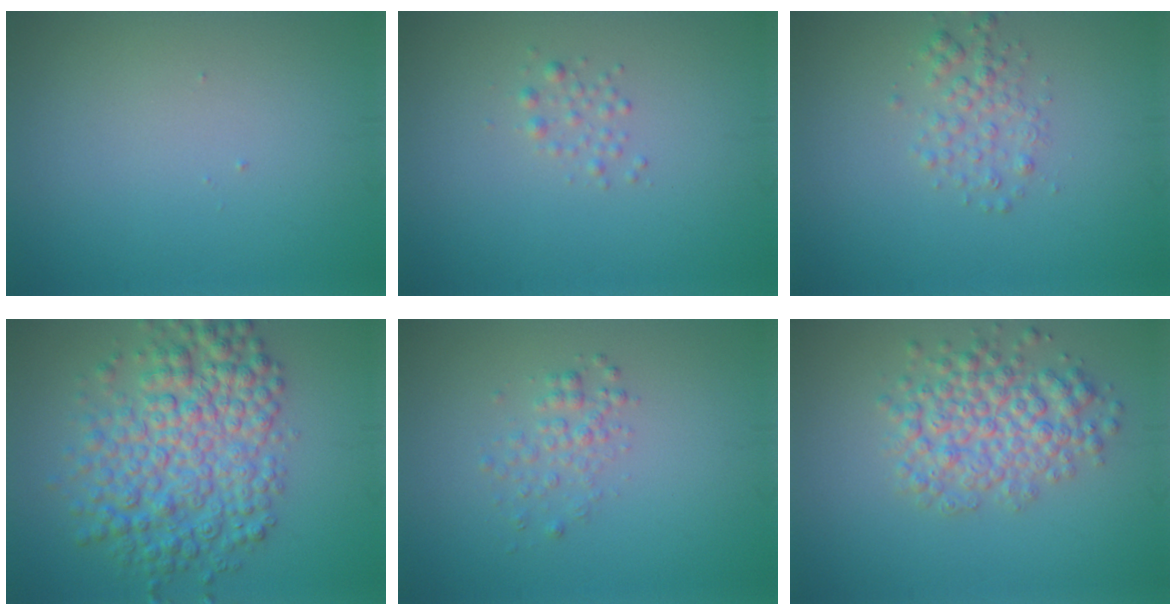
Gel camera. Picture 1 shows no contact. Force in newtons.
{"total": 1.1, "press": 1.1, "slide": 0.0}
{"total": 2.1, "press": 2.1, "slide": 0.1}
{"total": 8.1, "press": 8.1, "slide": 0.1}
{"total": 1.7, "press": 1.7, "slide": 0.1}
{"total": 5.1, "press": 5.1, "slide": 0.2}